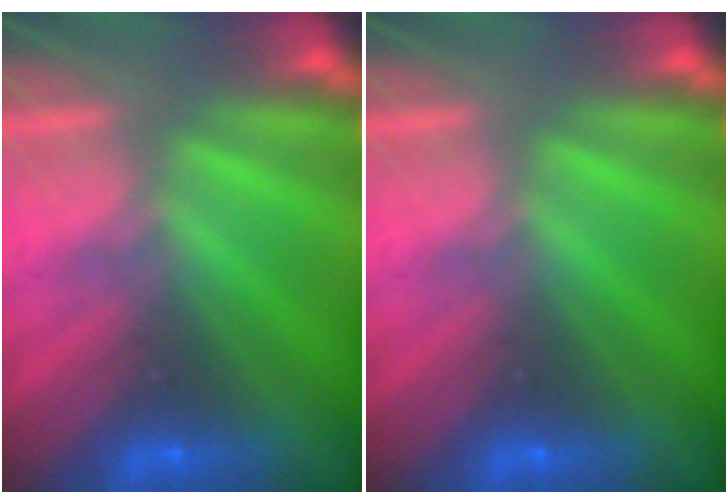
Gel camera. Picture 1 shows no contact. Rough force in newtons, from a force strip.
{"total": 0.0}